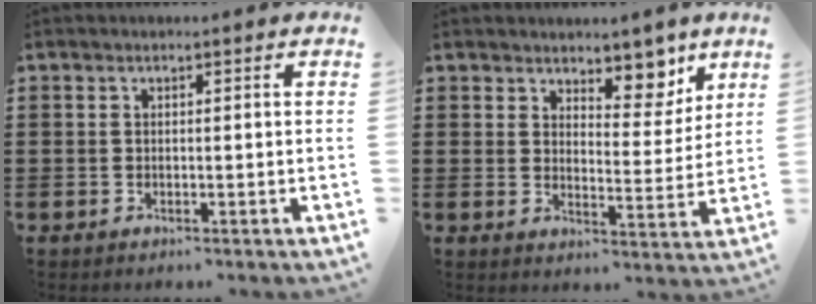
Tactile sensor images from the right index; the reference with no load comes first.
{"total": 6.9, "force": [5.5, 3.1, 2.9], "torque": [-0.045, -0.025, 0.094]}